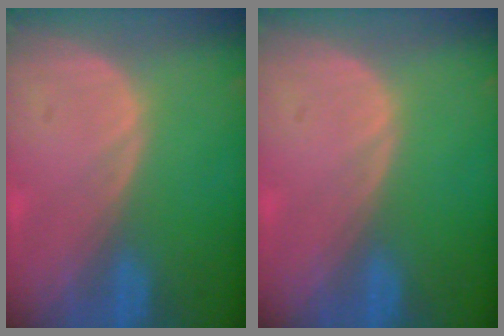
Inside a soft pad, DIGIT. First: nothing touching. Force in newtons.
{"total": 0.0}